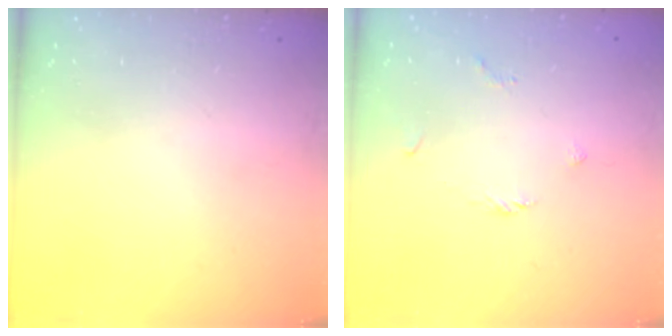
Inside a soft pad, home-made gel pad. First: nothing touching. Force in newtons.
{"total": 2.0, "press": 1.9, "slide": 0.6}